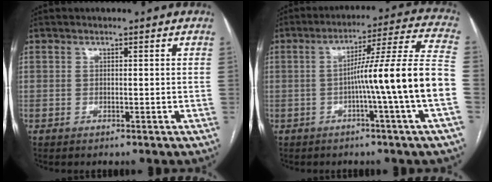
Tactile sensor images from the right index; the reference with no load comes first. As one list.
[{"total": 16.3, "force": [-3.2, -2.6, 15.8], "torque": [-0.221, 0.010, -0.061]}]